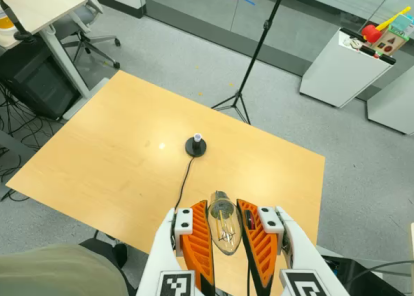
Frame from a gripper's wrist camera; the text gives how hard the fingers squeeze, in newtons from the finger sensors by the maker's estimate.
{"total": 20.2, "left": 22.5, "right": 17.8}